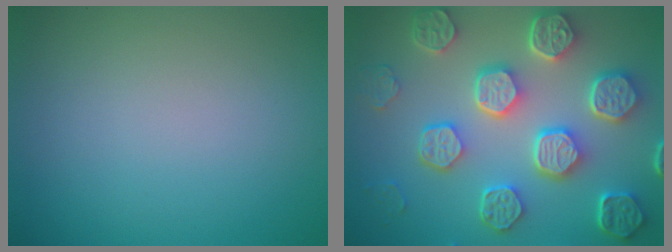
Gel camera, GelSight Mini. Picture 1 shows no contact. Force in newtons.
{"total": 8.5, "press": 6.5, "slide": 5.5}